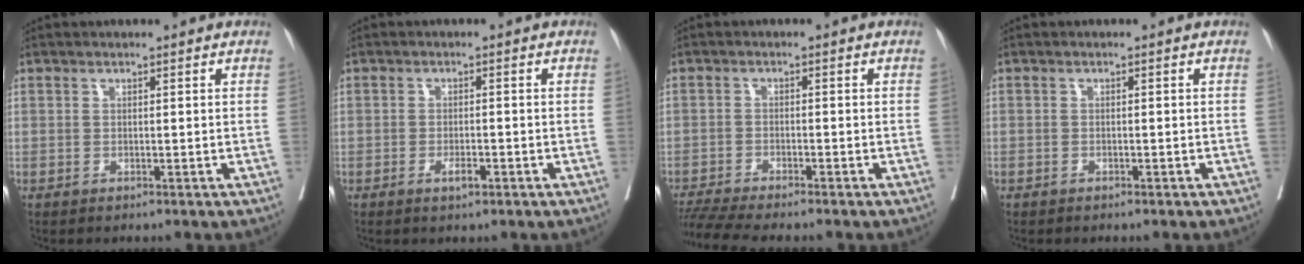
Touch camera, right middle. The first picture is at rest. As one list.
[{"total": 2.1, "force": [-1.1, 0.6, 1.7], "torque": [-0.026, 0.001, -0.018]}, {"total": 8.5, "force": [-7.5, 0.0, 4.0], "torque": [-0.060, -0.013, -0.123]}, {"total": 0.9, "force": [-0.6, 0.7, 0.0], "torque": [-0.005, 0.006, -0.010]}]